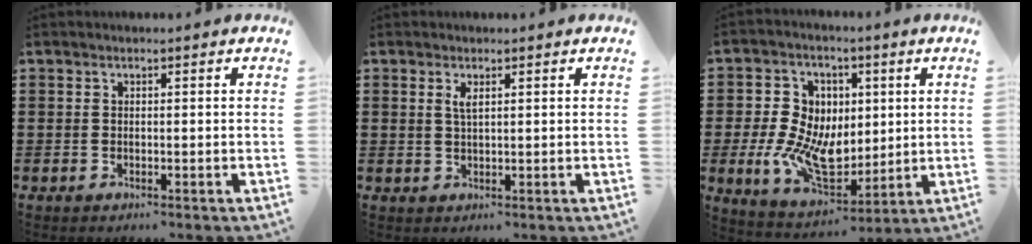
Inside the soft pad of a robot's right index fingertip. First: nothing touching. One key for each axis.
{"total": 1.8, "fx": 0.9, "fy": 0.5, "fz": 1.4, "tx": -0.030, "ty": 0.003, "tz": 0.014}
{"total": 10.8, "fx": -0.8, "fy": 7.9, "fz": 7.2, "tx": -0.189, "ty": 0.009, "tz": -0.013}